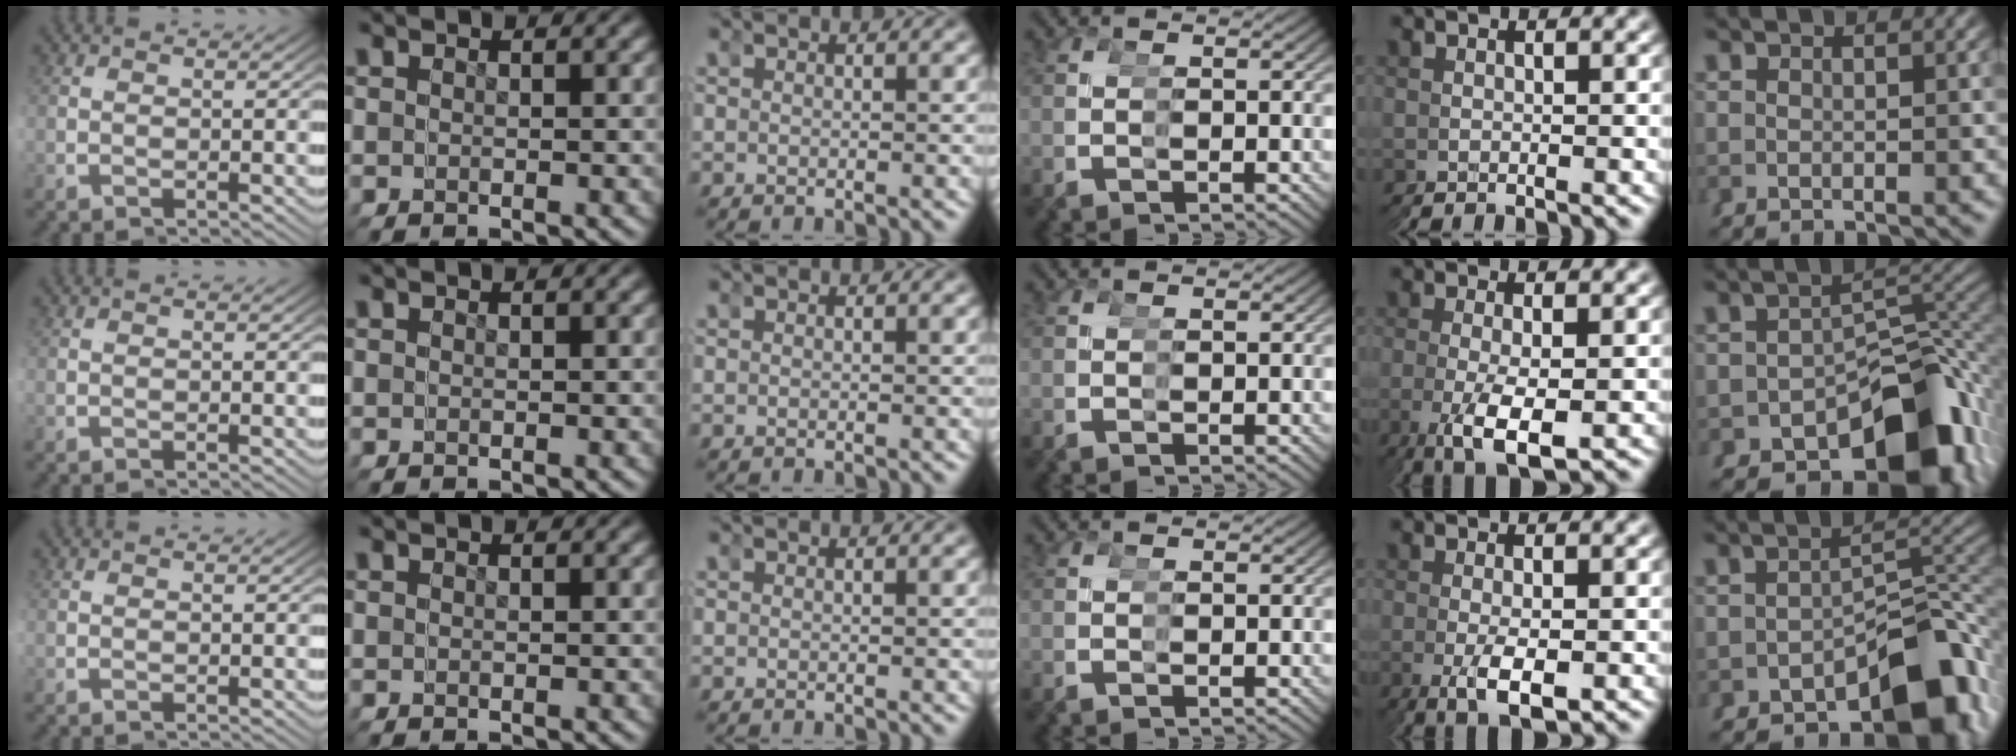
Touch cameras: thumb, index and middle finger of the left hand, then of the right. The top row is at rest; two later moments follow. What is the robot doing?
{"motion": "grasp_and_lifting", "object": "tape"}